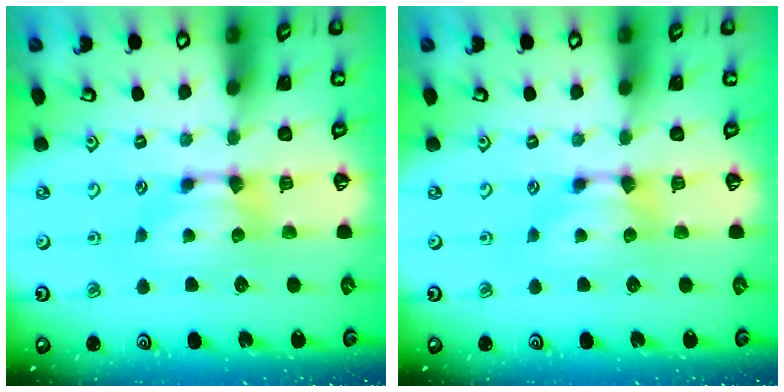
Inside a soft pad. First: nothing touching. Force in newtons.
{"total": 0.0}